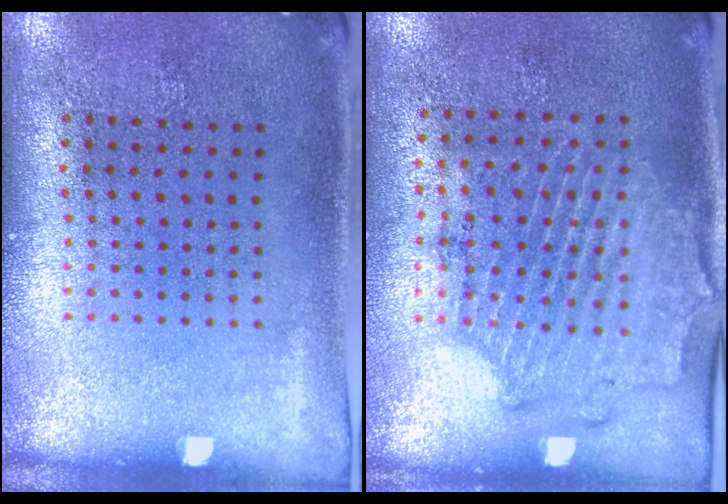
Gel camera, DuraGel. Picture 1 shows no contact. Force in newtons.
{"total": 1.7, "press": 1.5, "slide": 0.8}